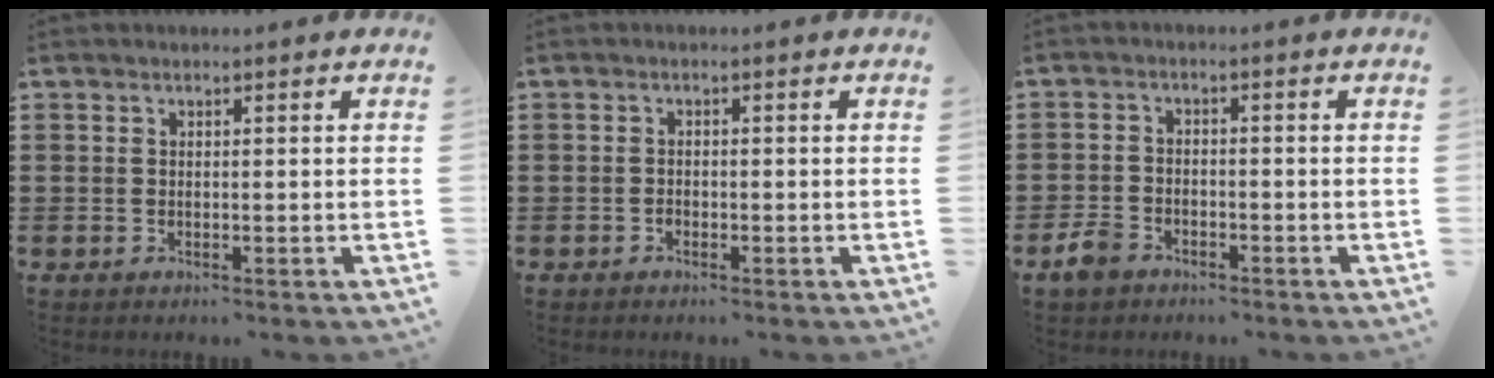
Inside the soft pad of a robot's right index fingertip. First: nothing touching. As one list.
[{"total": 0.6, "force": [-0.6, 0.2, 0.2], "torque": [-0.006, -0.002, -0.011]}, {"total": 3.0, "force": [-2.2, 1.7, 1.1], "torque": [-0.042, -0.003, -0.048]}]